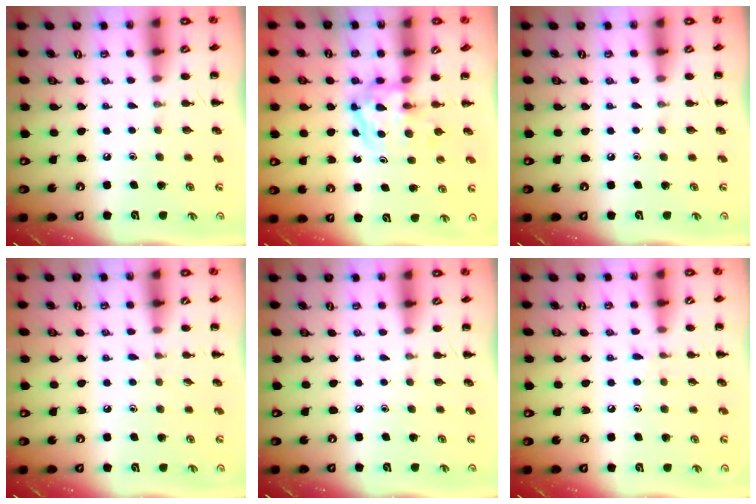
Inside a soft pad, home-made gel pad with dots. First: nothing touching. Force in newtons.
{"total": 3.9, "press": 3.9, "slide": 0.5}
{"total": 0.0}
{"total": 4.0, "press": 3.6, "slide": 1.7}
{"total": 0.0}
{"total": 5.6, "press": 5.2, "slide": 2.1}